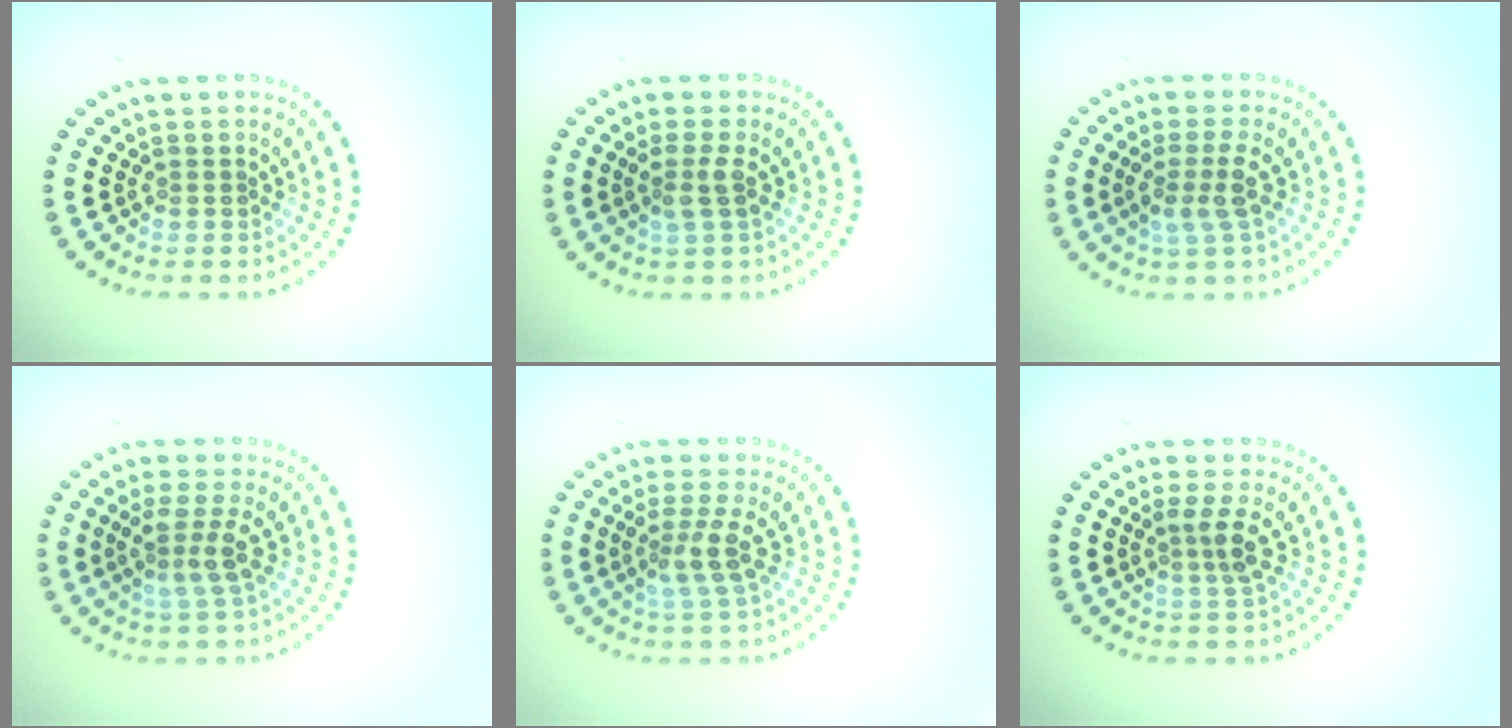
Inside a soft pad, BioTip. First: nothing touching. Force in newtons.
{"total": 1.8, "press": 1.4, "slide": 1.1}
{"total": 2.5, "press": 2.0, "slide": 1.6}
{"total": 2.9, "press": 2.3, "slide": 1.8}
{"total": 2.7, "press": 2.2, "slide": 1.7}
{"total": 2.4, "press": 1.8, "slide": 1.5}